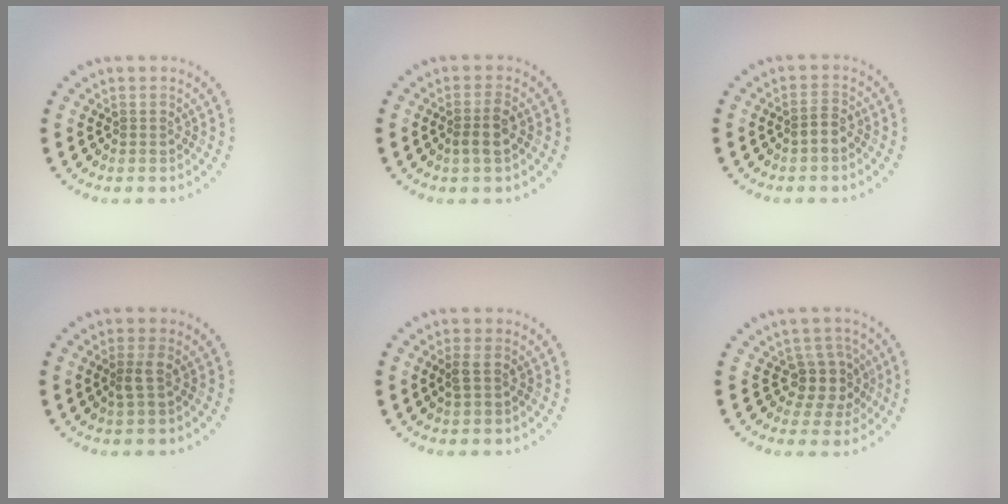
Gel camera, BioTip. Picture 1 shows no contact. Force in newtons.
{"total": 1.9, "press": 1.7, "slide": 0.9}
{"total": 1.2, "press": 1.1, "slide": 0.5}
{"total": 1.3, "press": 1.1, "slide": 0.7}
{"total": 1.0, "press": 0.9, "slide": 0.4}
{"total": 2.9, "press": 2.1, "slide": 2.0}